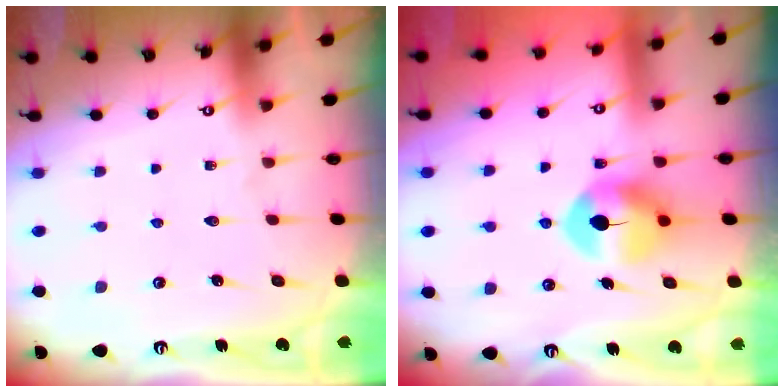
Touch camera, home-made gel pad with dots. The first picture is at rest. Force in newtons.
{"total": 9.1, "press": 9.1, "slide": 0.9}